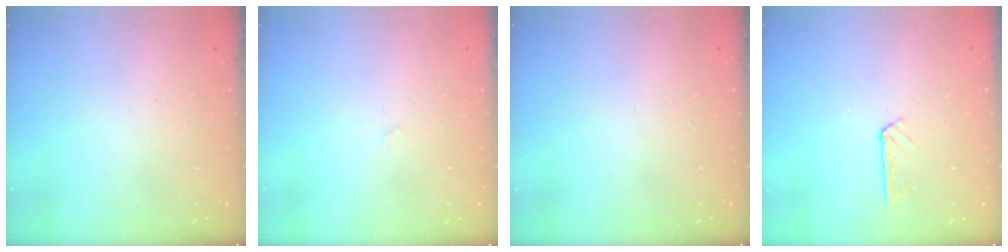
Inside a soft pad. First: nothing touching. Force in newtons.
{"total": 2.8, "press": 2.8, "slide": 0.5}
{"total": 0.0}
{"total": 3.8, "press": 3.7, "slide": 0.5}